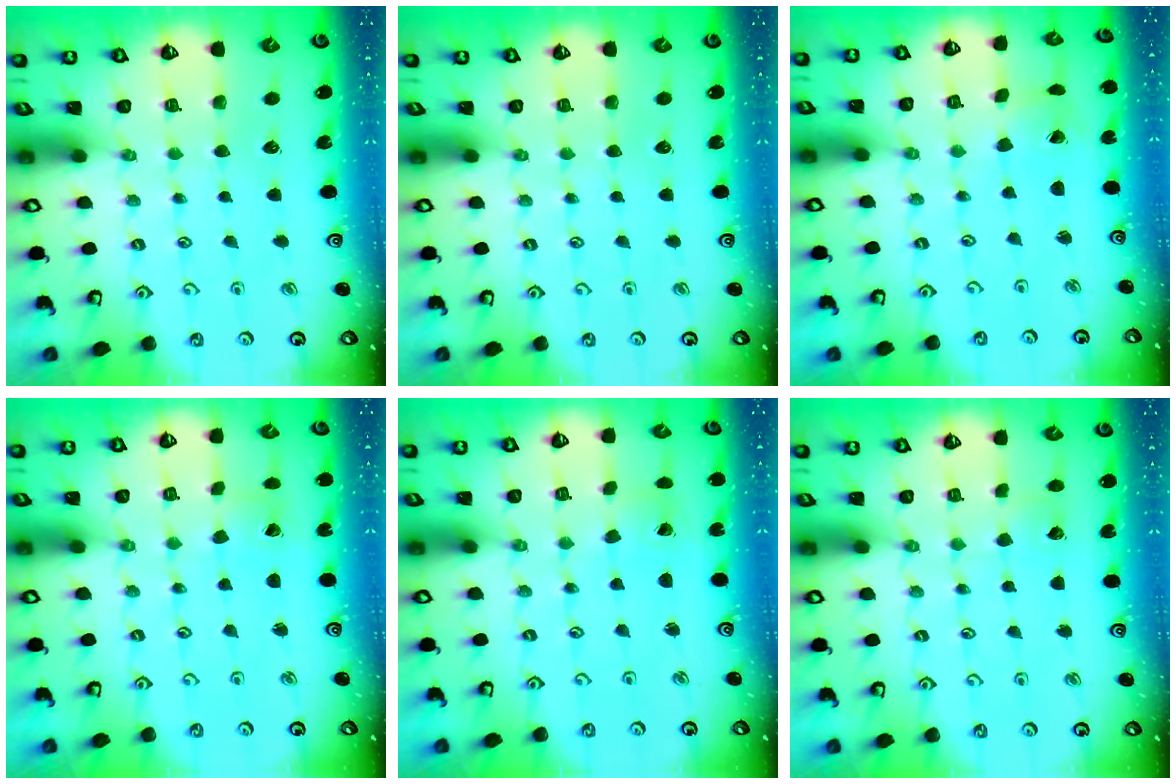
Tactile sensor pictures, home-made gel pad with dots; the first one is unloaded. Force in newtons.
{"total": 0.0}
{"total": 1.3, "press": 1.3, "slide": 0.3}
{"total": 0.9, "press": 0.9, "slide": 0.0}
{"total": 0.7, "press": 0.7, "slide": 0.1}
{"total": 2.9, "press": 2.9, "slide": 0.3}